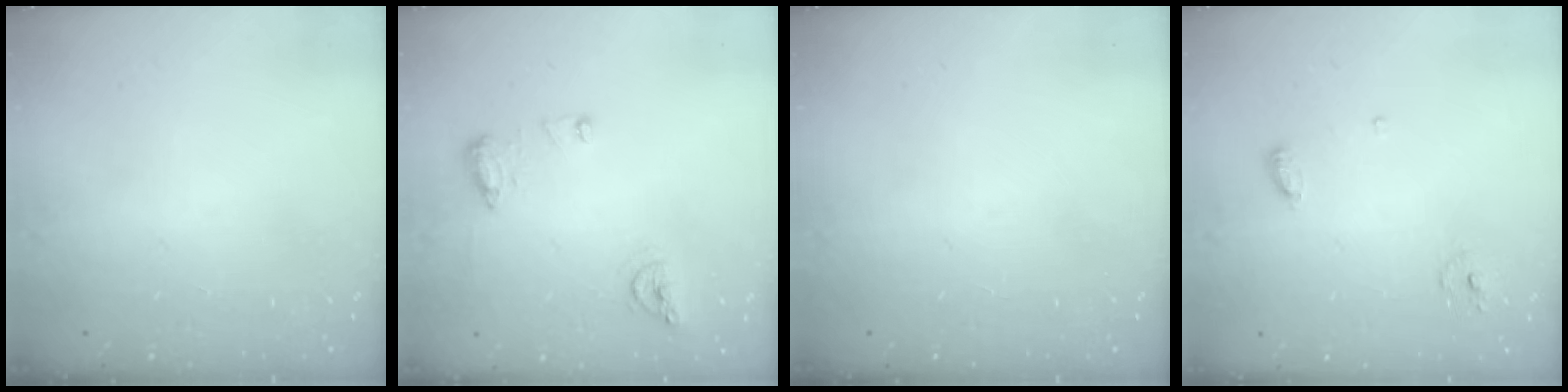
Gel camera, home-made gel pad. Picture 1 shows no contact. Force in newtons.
{"total": 10.4, "press": 10.4, "slide": 1.0}
{"total": 0.0}
{"total": 4.7, "press": 4.7, "slide": 0.5}